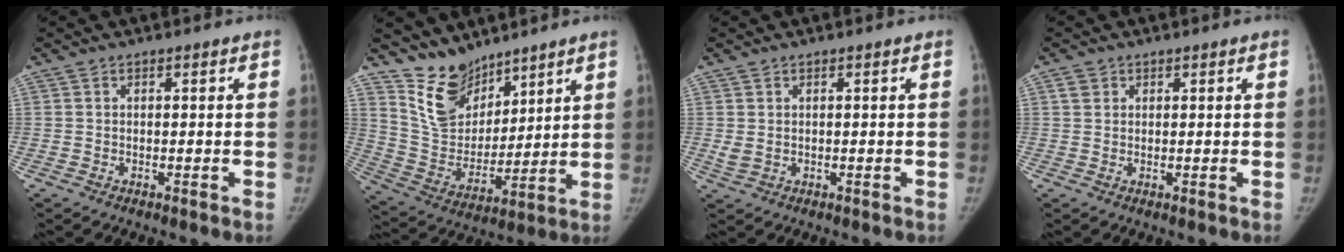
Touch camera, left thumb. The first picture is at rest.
{"total": 11.6, "force": [9.4, 6.2, 2.9], "torque": [-0.018, -0.076, 0.197]}
{"total": 1.6, "force": [0.1, 1.1, 1.2], "torque": [-0.028, 0.000, 0.007]}
{"total": 1.8, "force": [0.9, 1.5, 0.6], "torque": [-0.003, -0.001, 0.013]}